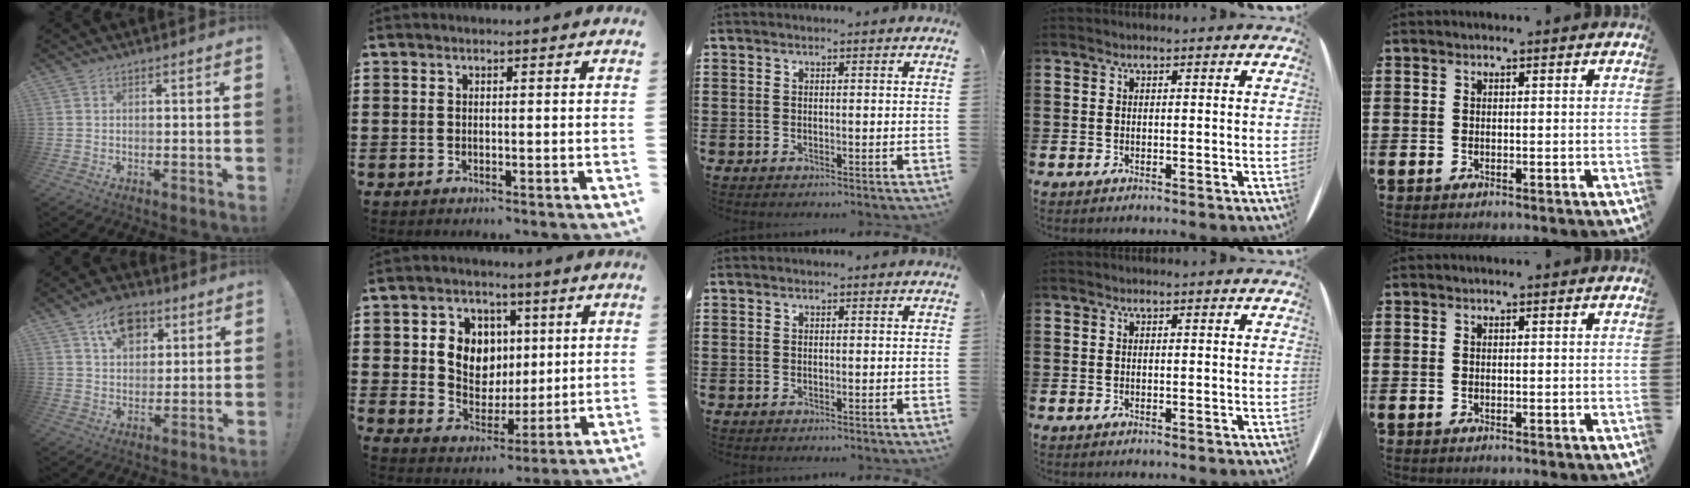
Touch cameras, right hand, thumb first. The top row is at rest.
{"thumb": {"total": 11.4, "force": [5.8, 7.9, 5.8], "torque": [-0.084, -0.016, 0.108]}, "index": {"total": 7.6, "force": [1.7, 6.7, 3.2], "torque": [-0.077, 0.015, 0.028]}}